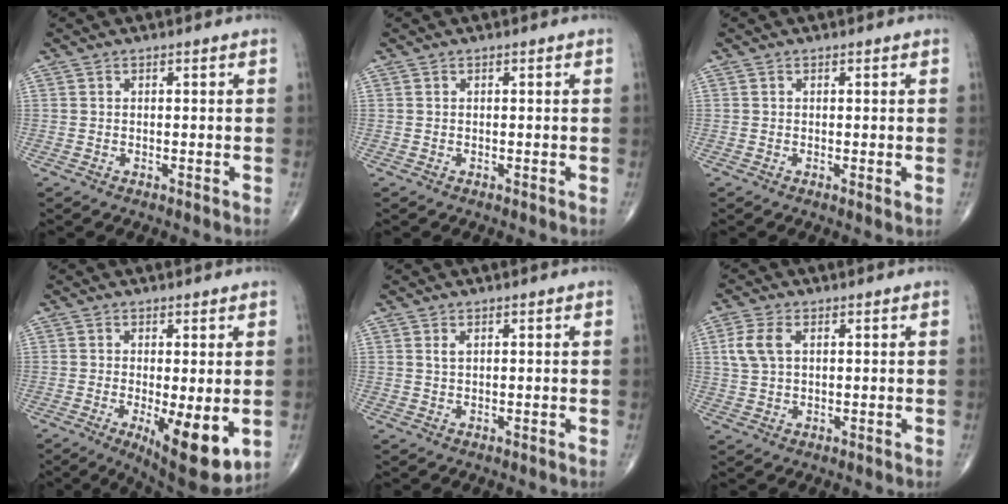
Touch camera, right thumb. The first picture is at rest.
{"total": 0.0}
{"total": 0.8, "force": [0.0, 0.1, 0.8], "torque": [-0.013, -0.004, -0.003]}
{"total": 11.0, "force": [-2.5, 3.4, 10.2], "torque": [-0.144, -0.026, -0.029]}
{"total": 1.0, "force": [0.5, 0.4, 0.8], "torque": [-0.016, 0.004, 0.011]}
{"total": 5.4, "force": [1.5, 3.2, 4.1], "torque": [-0.096, 0.008, 0.029]}